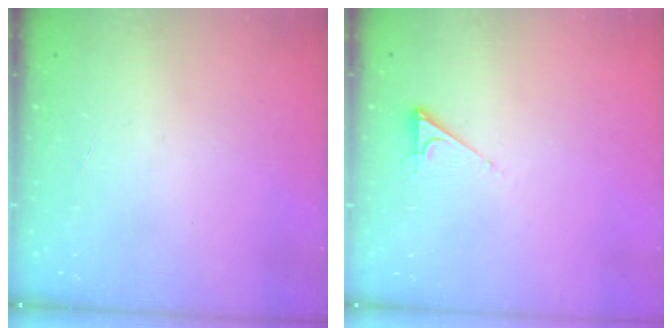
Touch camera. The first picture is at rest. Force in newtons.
{"total": 4.4, "press": 4.4, "slide": 0.7}